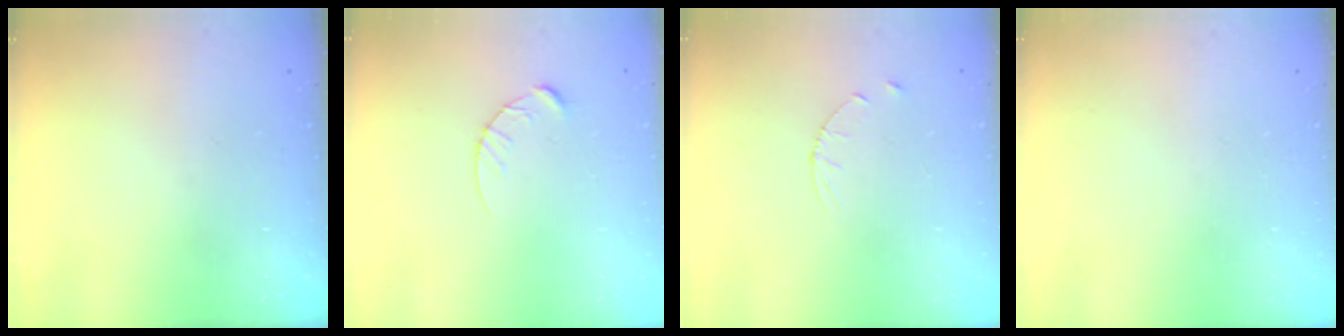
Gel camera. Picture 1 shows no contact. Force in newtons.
{"total": 5.7, "press": 5.7, "slide": 0.5}
{"total": 3.0, "press": 2.9, "slide": 0.4}
{"total": 0.0}